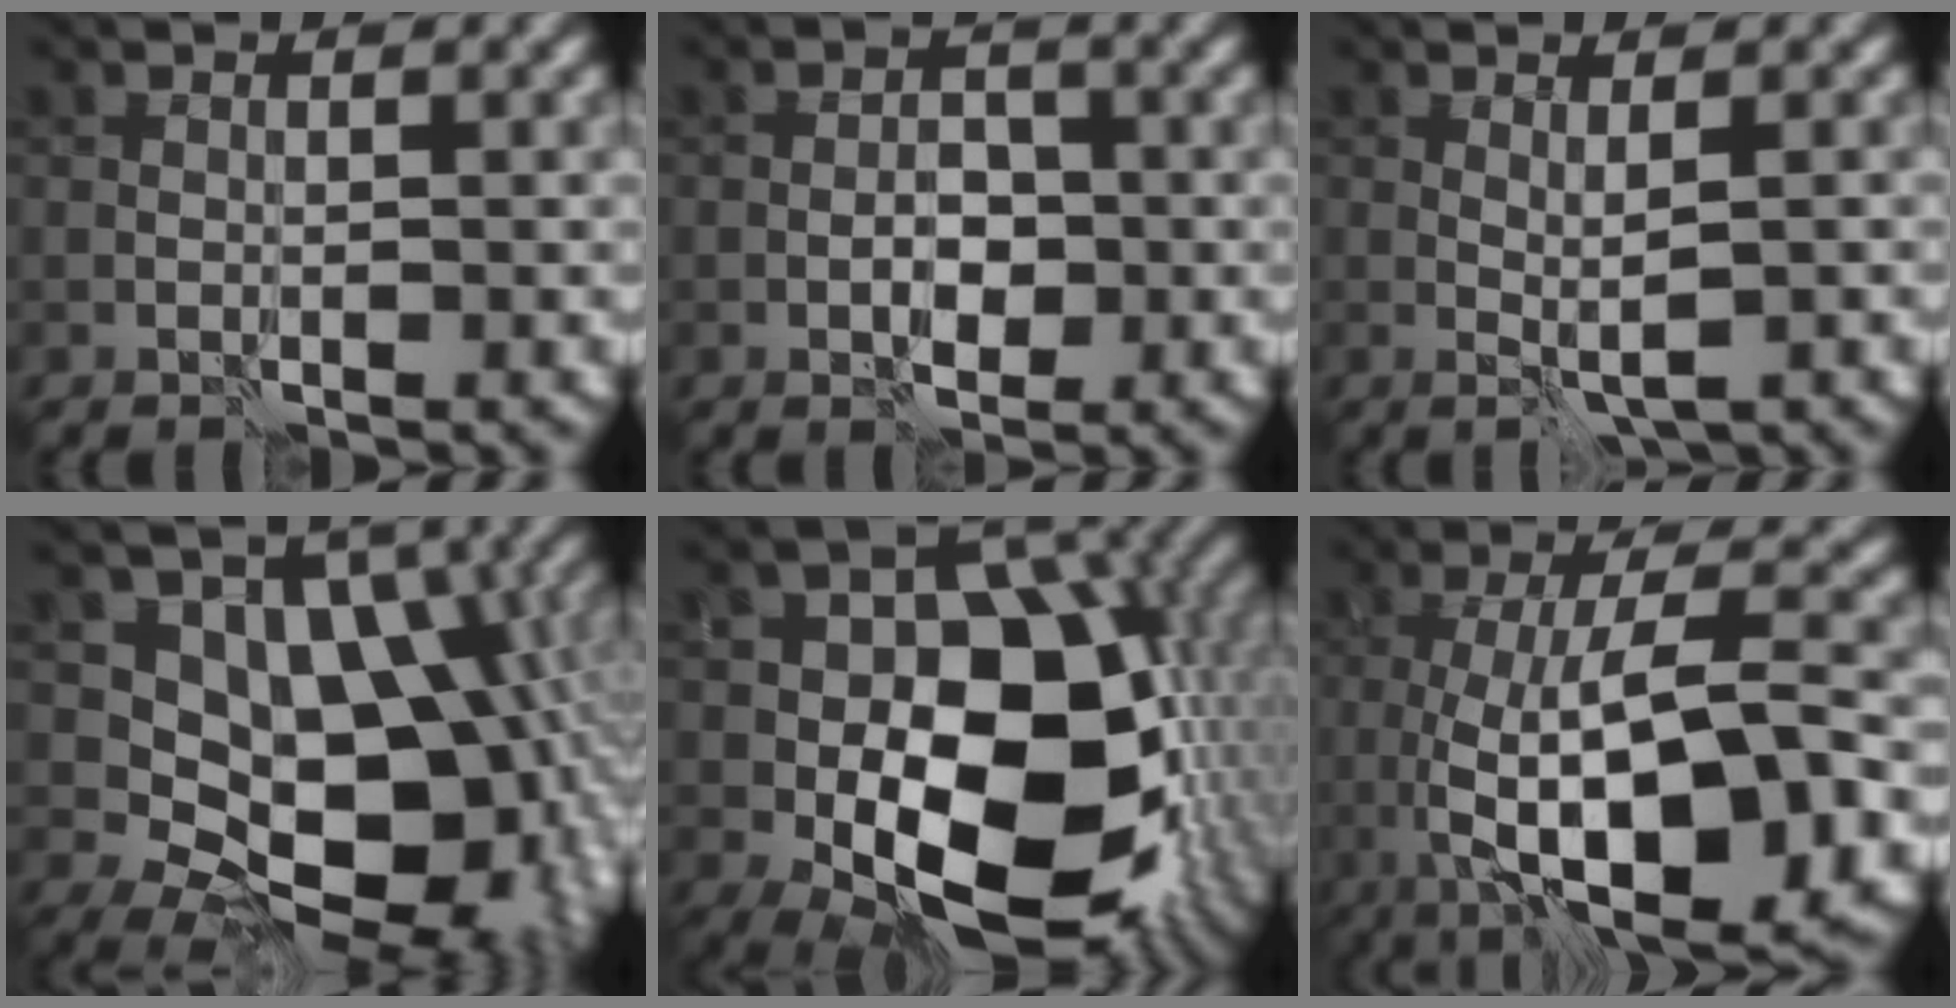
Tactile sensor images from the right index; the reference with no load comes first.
{"total": 2.6, "force": [-0.7, 1.6, 1.9], "torque": [-0.024, 0.006, -0.015]}
{"total": 1.5, "force": [0.4, 0.1, 1.5], "torque": [-0.027, -0.004, 0.010]}
{"total": 15.0, "force": [-0.4, 10.3, 10.9], "torque": [-0.128, -0.007, -0.010]}
{"total": 16.7, "force": [-2.8, 10.9, 12.3], "torque": [-0.162, -0.004, -0.043]}
{"total": 12.6, "force": [-2.5, 4.3, 11.6], "torque": [-0.174, -0.004, -0.041]}